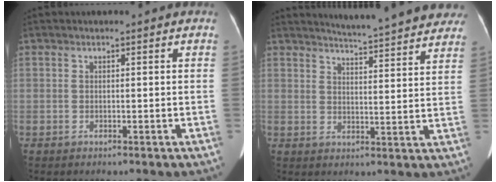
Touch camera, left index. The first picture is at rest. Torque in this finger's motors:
{"motor_torque": [0.14, -0.38, 0.01, 0.05]}